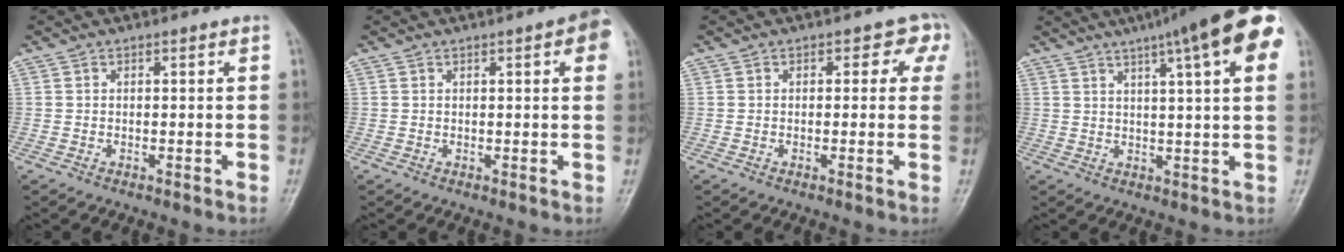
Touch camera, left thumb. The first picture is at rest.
{"total": 4.8, "force": [1.7, 1.1, 4.4], "torque": [-0.043, 0.003, 0.013]}
{"total": 3.5, "force": [1.2, 2.5, 2.1], "torque": [0.020, 0.004, -0.001]}
{"total": 17.7, "force": [9.2, 3.0, 14.7], "torque": [-0.204, 0.009, 0.115]}